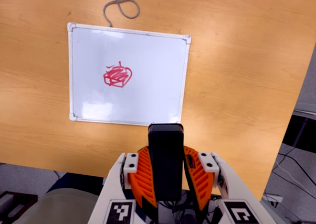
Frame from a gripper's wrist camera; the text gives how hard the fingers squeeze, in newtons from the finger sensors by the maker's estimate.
{"total": 9.7, "left": 8.1, "right": 11.2}